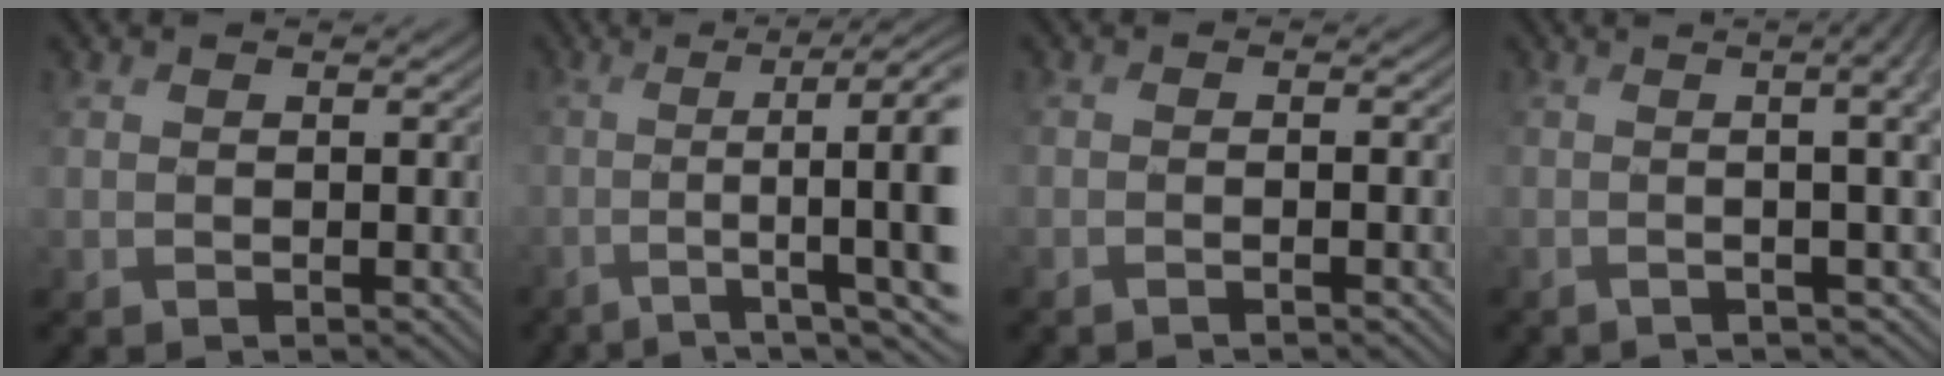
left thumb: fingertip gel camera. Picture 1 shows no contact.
{"total": 10.3, "force": [-0.9, 2.8, 9.9], "torque": [-0.157, -0.011, 0.004]}
{"total": 2.3, "force": [-0.9, 0.7, 2.1], "torque": [-0.025, -0.005, -0.019]}
{"total": 8.8, "force": [0.0, 2.0, 8.6], "torque": [-0.089, 0.007, 0.005]}